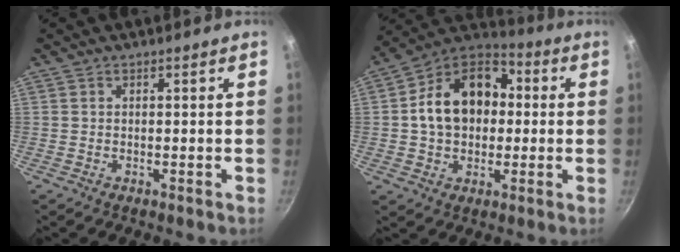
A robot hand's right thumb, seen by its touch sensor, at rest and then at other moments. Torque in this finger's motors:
{"motor_torque": [1.14, 3.44, 1.34, 0.02, 0.14]}